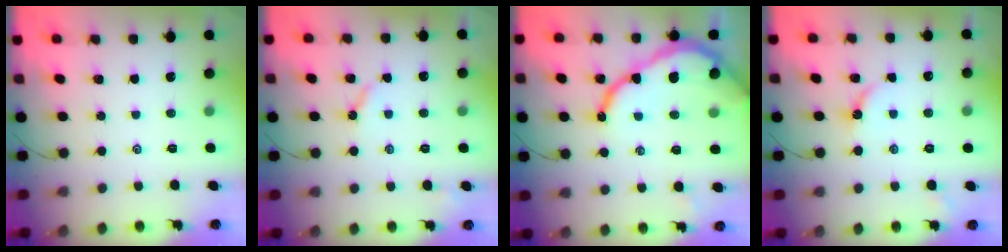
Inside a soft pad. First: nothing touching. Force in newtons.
{"total": 3.5, "press": 3.5, "slide": 0.6}
{"total": 13.8, "press": 13.7, "slide": 1.4}
{"total": 3.5, "press": 3.5, "slide": 0.3}